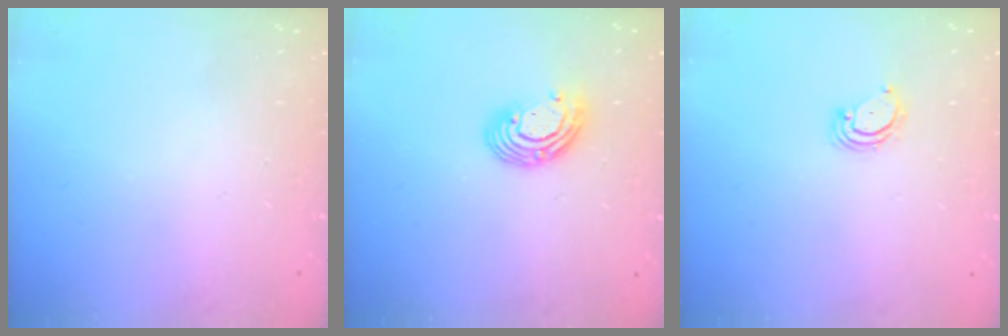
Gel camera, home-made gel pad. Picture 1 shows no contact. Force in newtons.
{"total": 9.0, "press": 9.0, "slide": 0.7}
{"total": 2.8, "press": 2.8, "slide": 0.3}